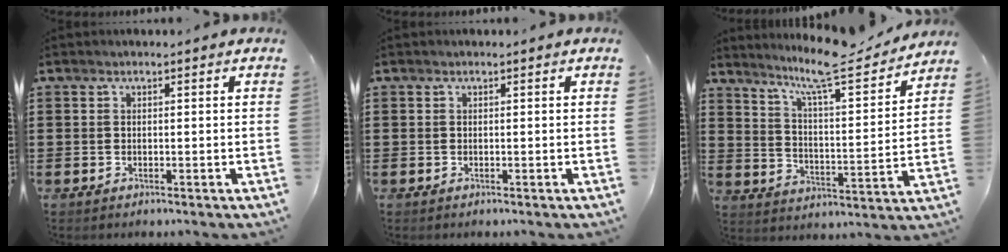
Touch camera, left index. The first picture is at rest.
{"total": 0.0}
{"total": 9.9, "force": [8.5, 0.2, 4.9], "torque": [-0.109, -0.059, 0.139]}